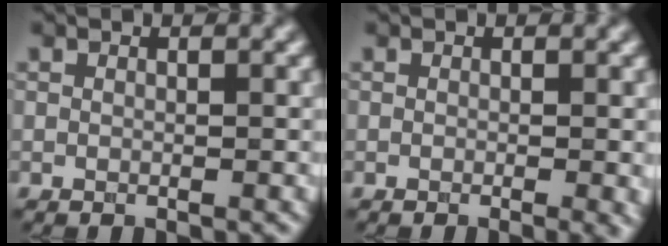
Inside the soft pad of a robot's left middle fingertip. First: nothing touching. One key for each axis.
{"total": 1.1, "fx": -0.2, "fy": 0.2, "fz": 1.1, "tx": -0.015, "ty": -0.006, "tz": -0.004}